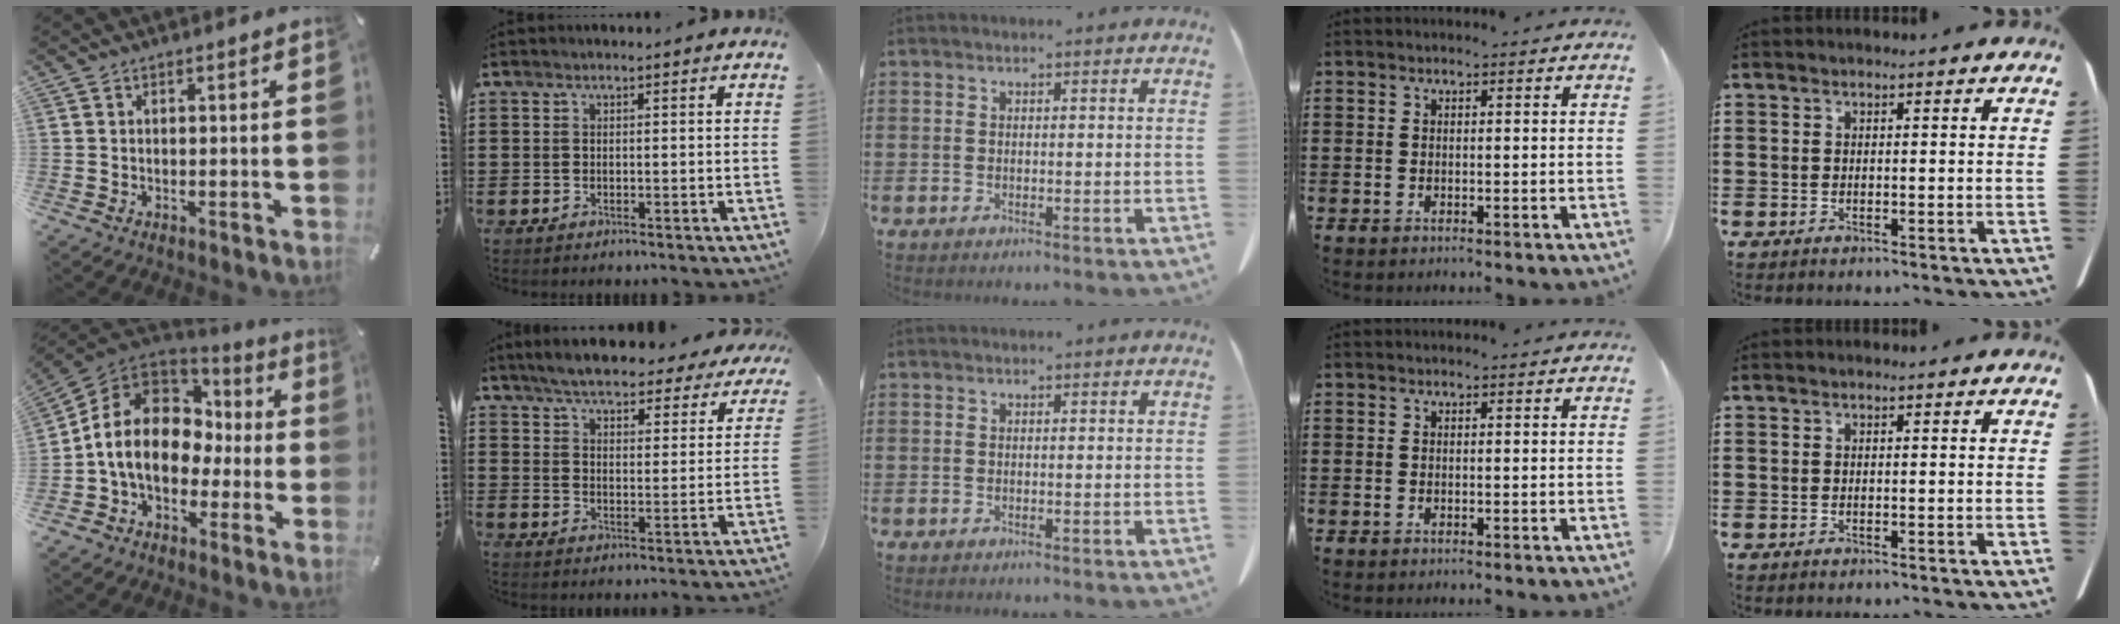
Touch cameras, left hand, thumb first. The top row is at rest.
{"thumb": {"total": 14.1, "force": [-0.9, 11.4, 8.2], "torque": [-0.183, 0.014, -0.015]}, "index": {"total": 6.0, "force": [5.8, 0.5, 1.4], "torque": [-0.055, -0.026, 0.102]}}